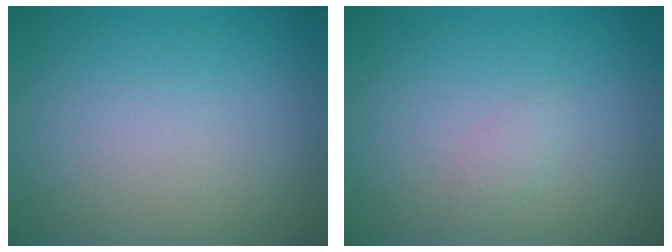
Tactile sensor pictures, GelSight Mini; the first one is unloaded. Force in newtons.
{"total": 0.7, "press": 0.7, "slide": 0.0}